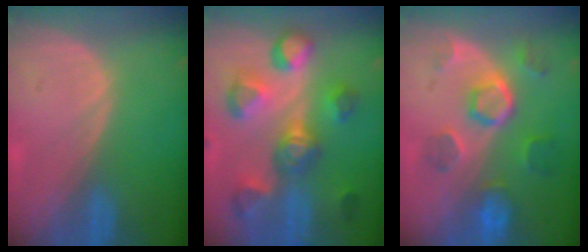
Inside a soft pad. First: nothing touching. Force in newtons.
{"total": 9.9, "press": 9.7, "slide": 1.9}
{"total": 8.6, "press": 7.7, "slide": 3.9}